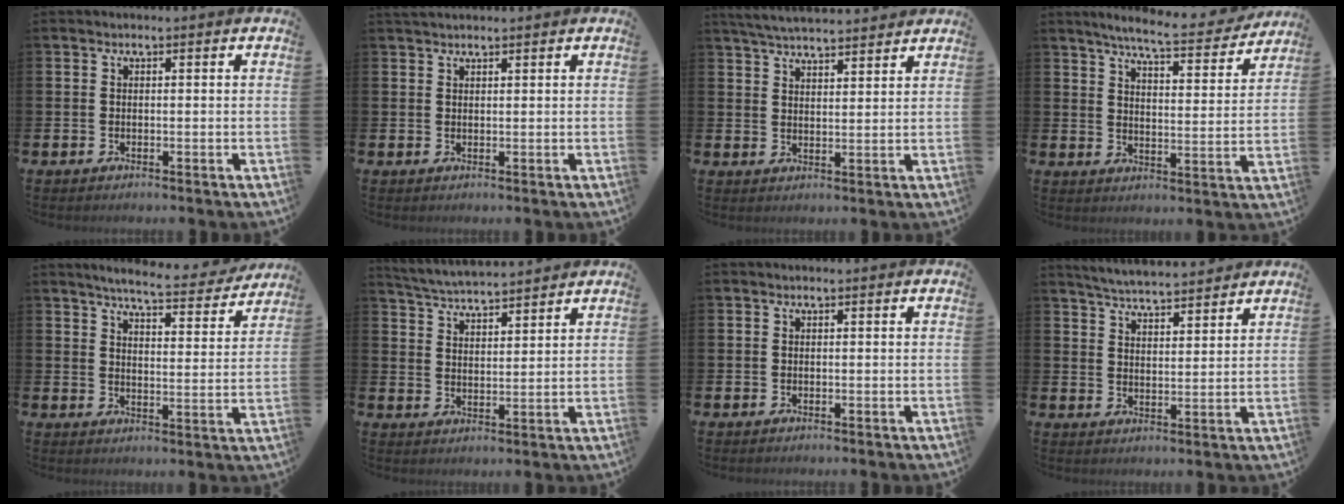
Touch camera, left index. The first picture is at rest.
{"total": 1.3, "force": [1.2, 0.4, 0.3], "torque": [0.005, -0.002, 0.021]}
{"total": 4.9, "force": [4.8, 0.3, 0.8], "torque": [-0.031, -0.022, 0.088]}
{"total": 6.8, "force": [6.4, 0.2, 2.4], "torque": [-0.053, -0.044, 0.104]}
{"total": 5.9, "force": [5.6, 0.4, 1.8], "torque": [-0.040, -0.038, 0.092]}
{"total": 4.6, "force": [4.6, 0.2, 0.3], "torque": [-0.026, -0.030, 0.080]}
{"total": 0.0}
{"total": 5.0, "force": [5.0, 0.1, 0.4], "torque": [-0.027, -0.031, 0.089]}